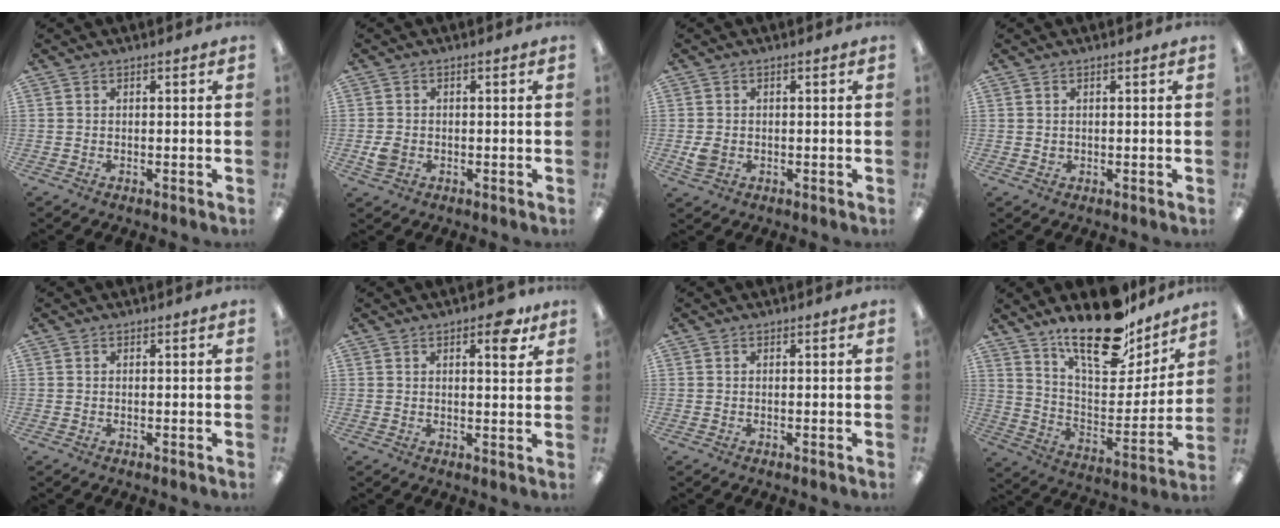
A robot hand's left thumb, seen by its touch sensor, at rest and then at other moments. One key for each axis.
{"total": 2.9, "fx": -0.7, "fy": 2.3, "fz": 1.6, "tx": -0.027, "ty": -0.001, "tz": -0.016}
{"total": 3.0, "fx": -0.5, "fy": 2.3, "fz": 1.8, "tx": -0.031, "ty": 0.000, "tz": -0.012}
{"total": 0.9, "fx": 0.3, "fy": 0.8, "fz": 0.3, "tx": -0.007, "ty": 0.006, "tz": 0.003}
{"total": 0.0}
{"total": 6.5, "fx": 3.7, "fy": 2.5, "fz": 4.7, "tx": -0.056, "ty": -0.014, "tz": 0.055}
{"total": 0.0}
{"total": 21.5, "fx": 16.8, "fy": 7.9, "fz": 10.9, "tx": -0.177, "ty": -0.111, "tz": 0.289}